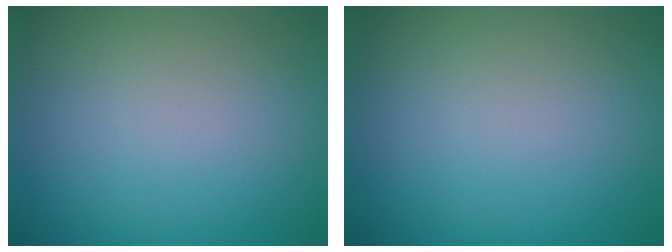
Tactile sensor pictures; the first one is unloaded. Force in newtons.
{"total": 0.0}